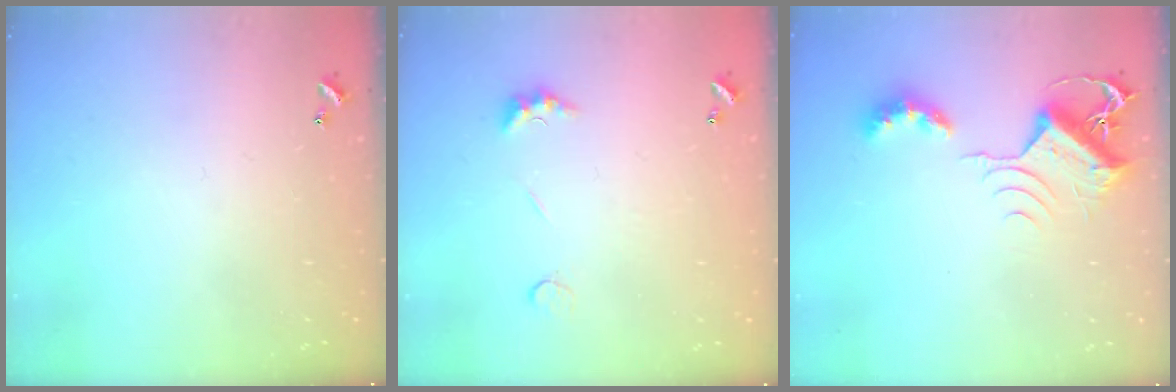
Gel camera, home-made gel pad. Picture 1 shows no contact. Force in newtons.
{"total": 2.5, "press": 2.4, "slide": 0.7}
{"total": 9.7, "press": 9.6, "slide": 1.1}